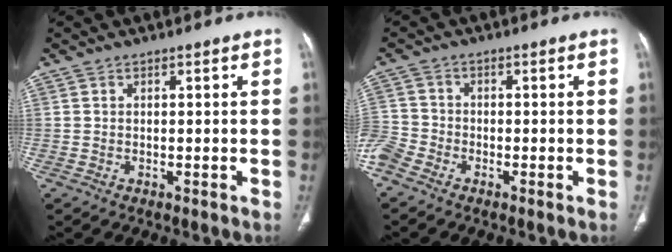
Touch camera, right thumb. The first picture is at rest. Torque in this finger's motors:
{"motor_torque": [1.28, 2.71, 1.72, -0.54, 0.56]}